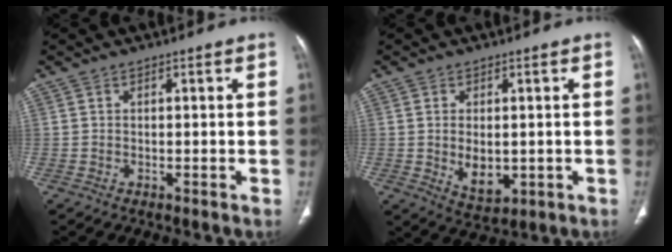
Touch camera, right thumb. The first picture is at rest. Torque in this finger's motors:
{"motor_torque": [-0.26, 0.51, -0.05, 0.26, 0.21]}